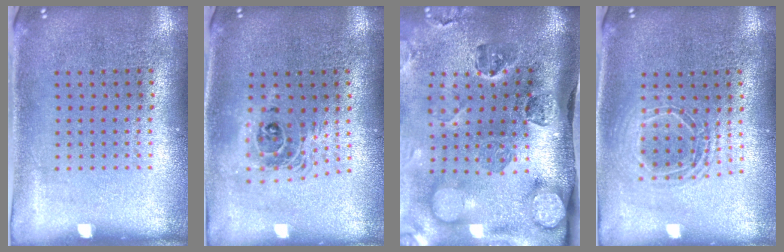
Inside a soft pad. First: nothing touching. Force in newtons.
{"total": 1.7, "press": 1.4, "slide": 1.0}
{"total": 4.8, "press": 3.5, "slide": 3.4}
{"total": 1.7, "press": 1.4, "slide": 0.9}